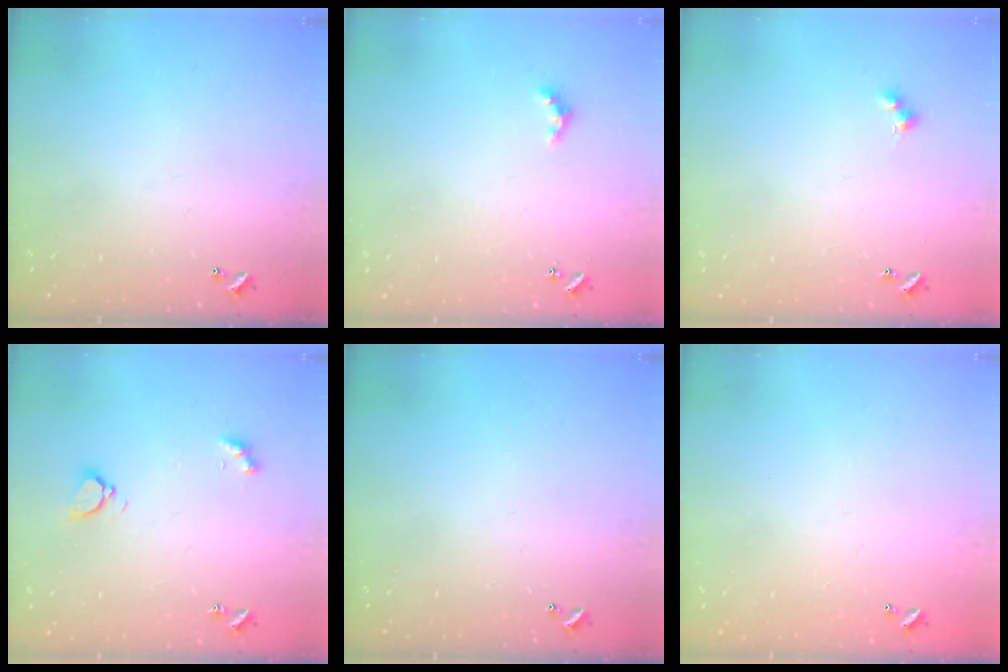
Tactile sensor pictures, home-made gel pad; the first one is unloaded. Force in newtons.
{"total": 3.6, "press": 3.6, "slide": 0.6}
{"total": 3.0, "press": 2.9, "slide": 0.5}
{"total": 3.4, "press": 3.3, "slide": 0.4}
{"total": 0.0}
{"total": 2.8, "press": 2.8, "slide": 0.1}